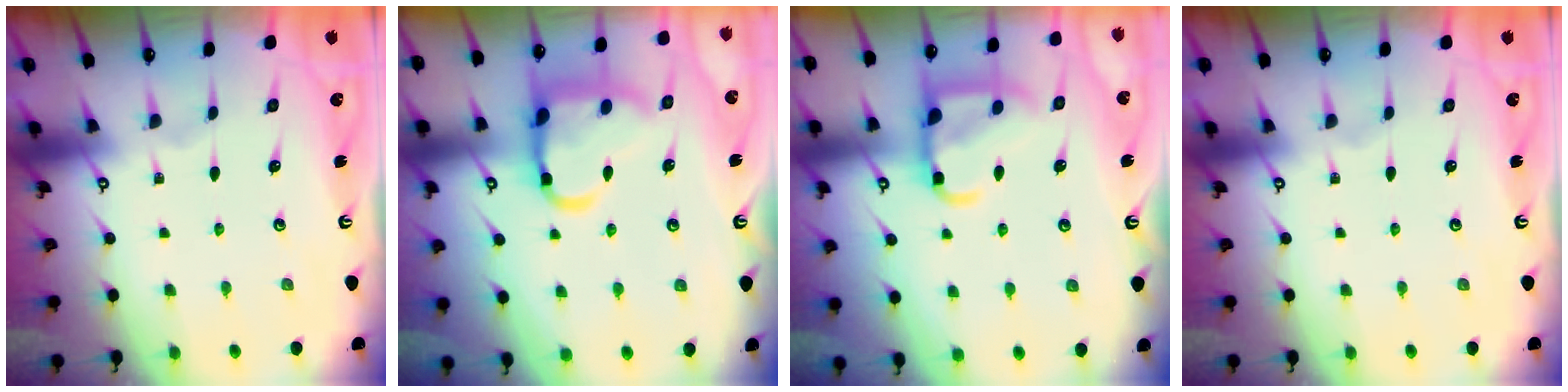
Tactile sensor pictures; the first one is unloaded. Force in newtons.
{"total": 16.3, "press": 16.2, "slide": 1.7}
{"total": 14.8, "press": 14.7, "slide": 1.3}
{"total": 0.0}